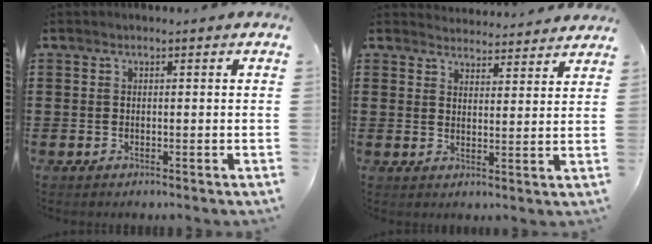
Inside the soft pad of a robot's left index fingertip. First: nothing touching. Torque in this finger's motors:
{"motor_torque": [1.07, -1.07, -0.15, -0.05]}